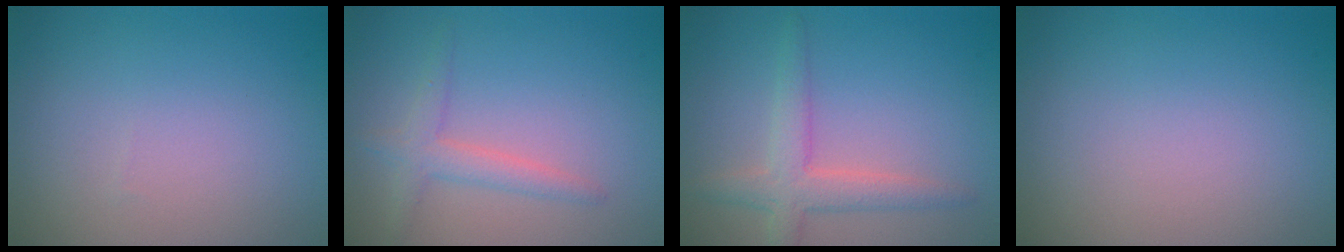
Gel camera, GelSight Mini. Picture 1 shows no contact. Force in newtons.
{"total": 2.3, "press": 2.3, "slide": 0.1}
{"total": 3.4, "press": 3.4, "slide": 0.2}
{"total": 0.0}